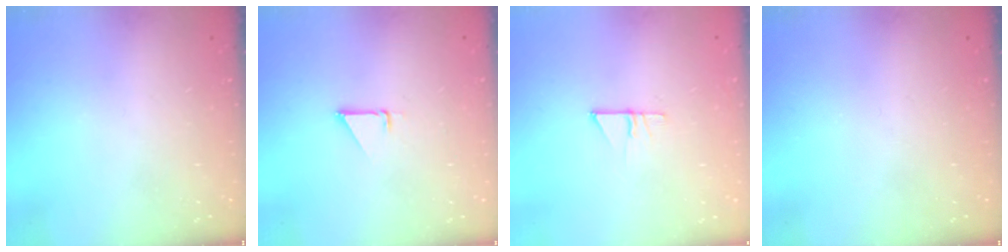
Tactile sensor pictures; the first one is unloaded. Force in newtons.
{"total": 1.5, "press": 1.5, "slide": 0.1}
{"total": 7.0, "press": 7.0, "slide": 0.5}
{"total": 0.0}